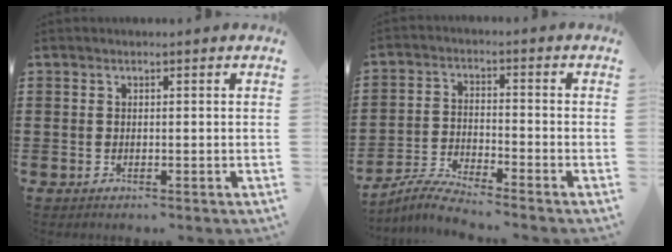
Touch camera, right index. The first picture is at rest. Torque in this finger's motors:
{"motor_torque": [0.43, 1.71, -0.92, -0.12]}